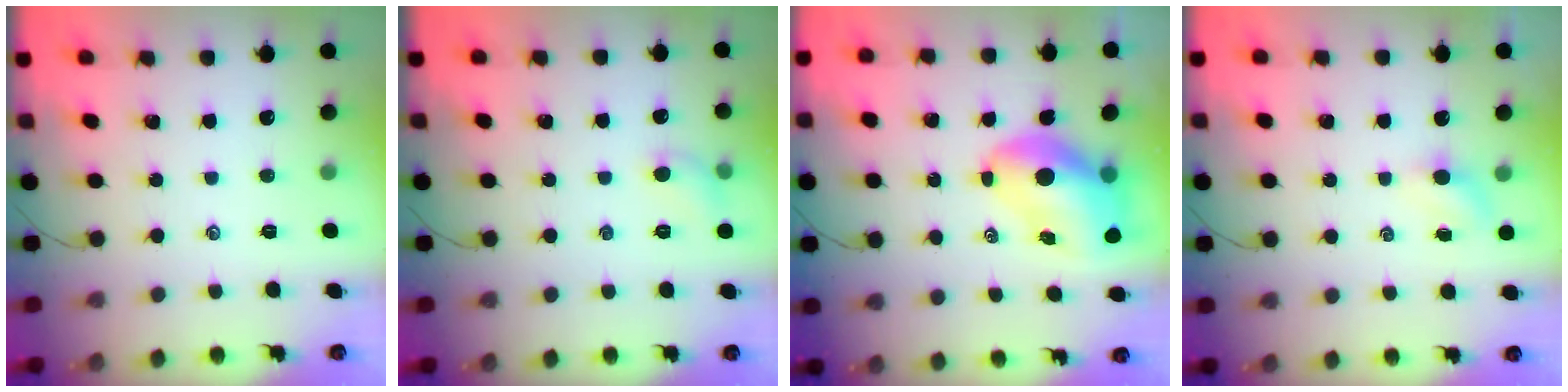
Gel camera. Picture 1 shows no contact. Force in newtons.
{"total": 5.2, "press": 5.0, "slide": 1.2}
{"total": 9.9, "press": 9.4, "slide": 3.0}
{"total": 3.4, "press": 3.2, "slide": 1.1}